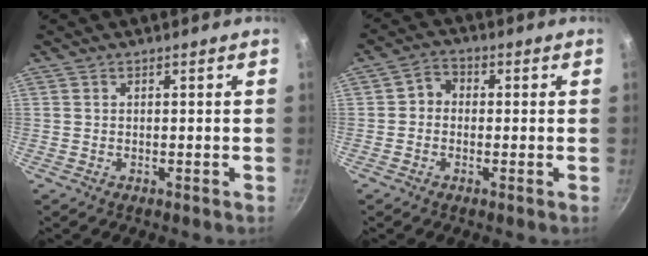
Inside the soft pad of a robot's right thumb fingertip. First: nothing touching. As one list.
[{"total": 3.6, "force": [-0.2, 3.1, 1.8], "torque": [-0.013, 0.011, -0.018]}]